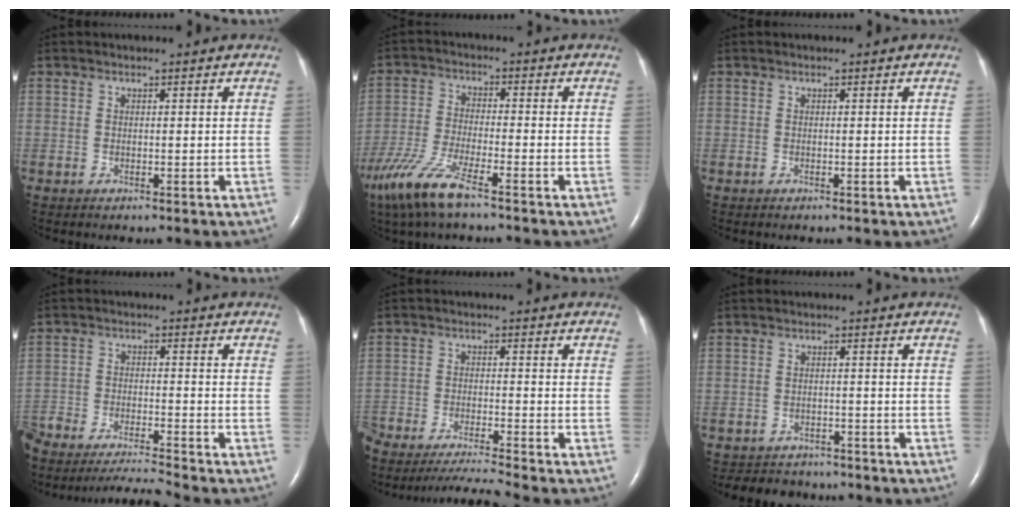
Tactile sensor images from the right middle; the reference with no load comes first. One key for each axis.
{"total": 9.4, "fx": -6.4, "fy": 1.0, "fz": 6.8, "tx": -0.156, "ty": -0.027, "tz": -0.128}
{"total": 0.0}
{"total": 13.7, "fx": -12.8, "fy": -0.4, "fz": 4.9, "tx": -0.094, "ty": -0.007, "tz": -0.216}
{"total": 11.0, "fx": -10.2, "fy": -1.1, "fz": 4.1, "tx": -0.071, "ty": -0.009, "tz": -0.179}
{"total": 6.4, "fx": -5.8, "fy": 2.6, "fz": 0.7, "tx": -0.014, "ty": 0.001, "tz": -0.077}